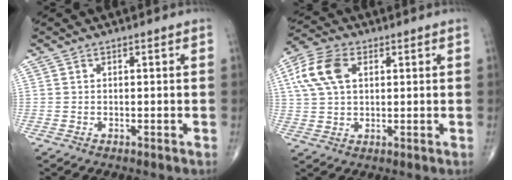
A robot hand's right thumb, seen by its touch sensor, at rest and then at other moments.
{"total": 9.8, "force": [2.9, 6.0, 7.2], "torque": [-0.149, 0.012, 0.053]}